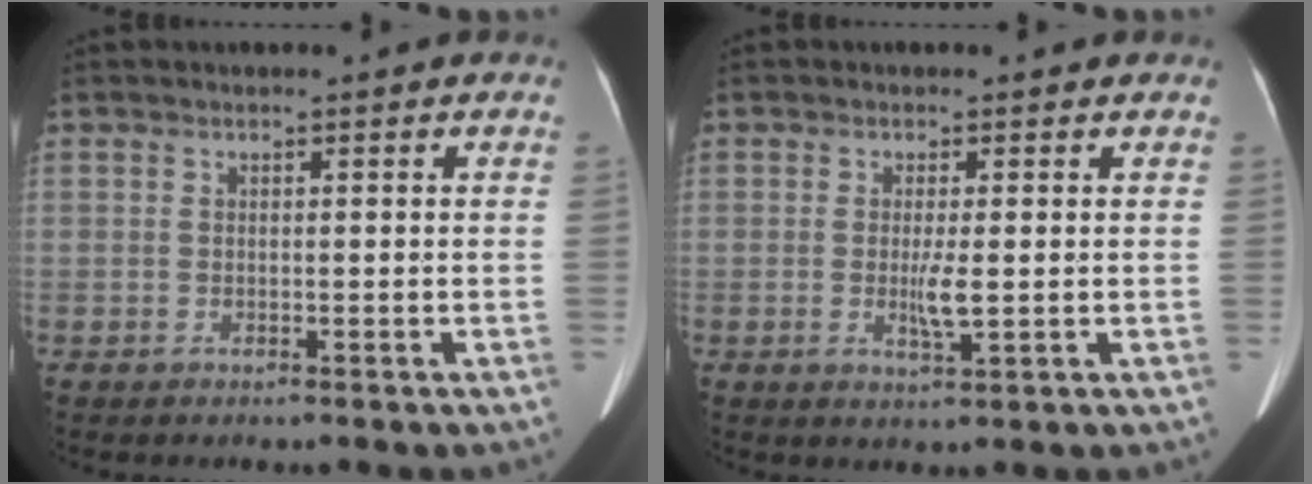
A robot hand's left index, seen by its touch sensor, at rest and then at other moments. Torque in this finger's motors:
{"motor_torque": [0.41, 0.10, 0.32, 0.05]}